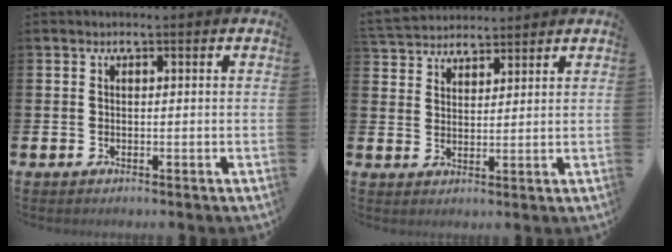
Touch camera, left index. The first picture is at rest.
{"total": 4.0, "force": [3.9, 1.0, -0.3], "torque": [-0.015, -0.015, 0.073]}